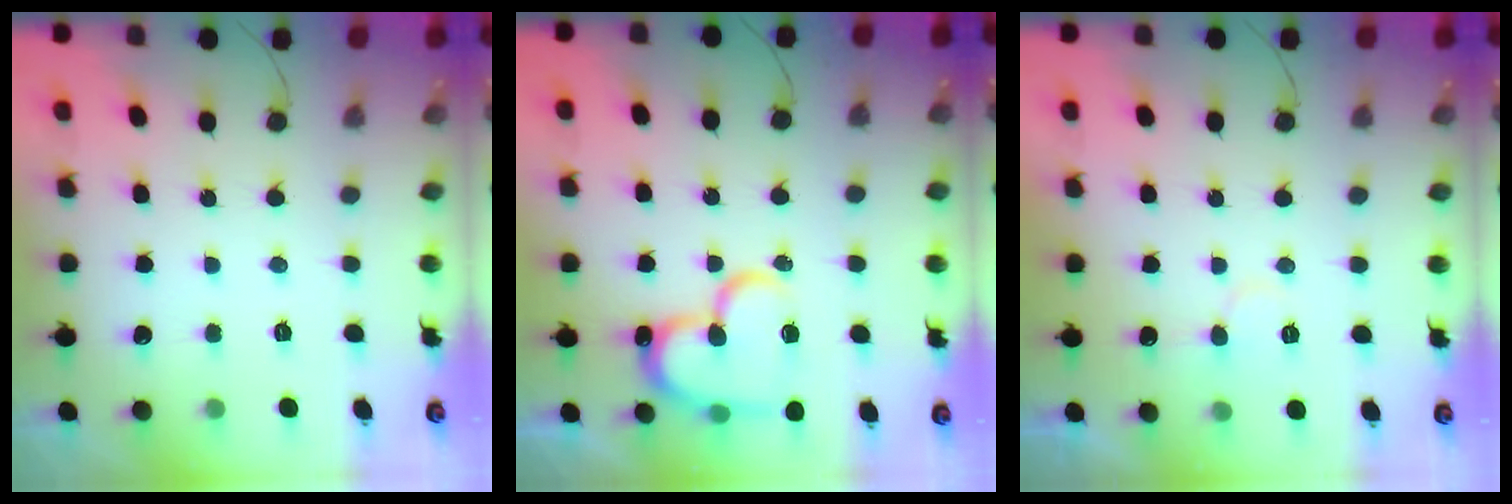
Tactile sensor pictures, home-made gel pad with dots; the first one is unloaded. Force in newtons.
{"total": 18.1, "press": 18.1, "slide": 1.8}
{"total": 6.4, "press": 6.4, "slide": 0.5}